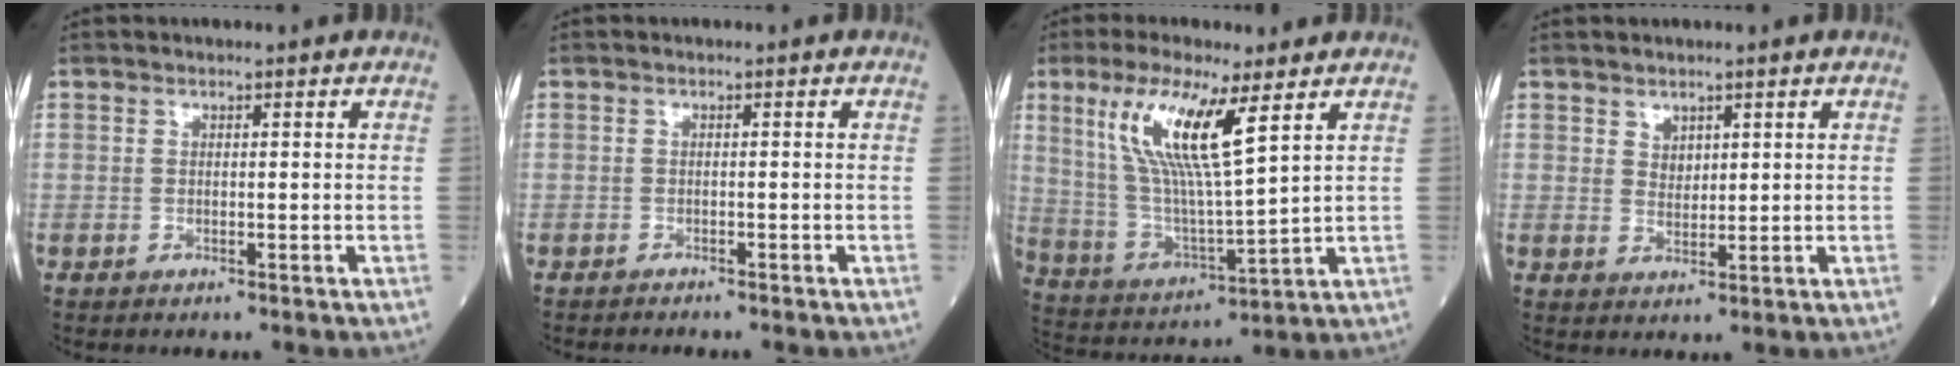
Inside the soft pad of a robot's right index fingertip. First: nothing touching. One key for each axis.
{"total": 1.9, "fx": -1.7, "fy": -0.1, "fz": 0.7, "tx": -0.013, "ty": 0.001, "tz": -0.019}
{"total": 13.3, "fx": 6.3, "fy": 1.4, "fz": 11.6, "tx": -0.248, "ty": -0.003, "tz": 0.125}
{"total": 2.0, "fx": 1.3, "fy": 1.3, "fz": 0.8, "tx": -0.014, "ty": -0.002, "tz": 0.029}